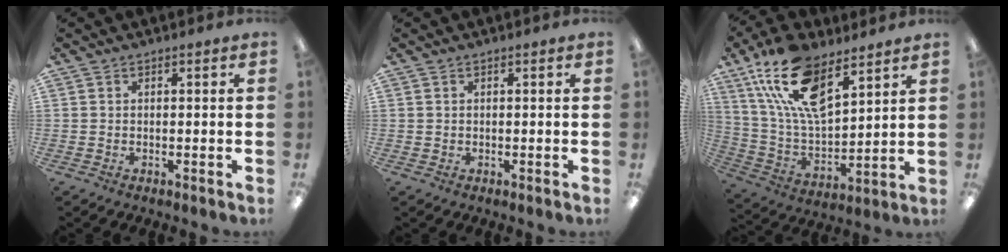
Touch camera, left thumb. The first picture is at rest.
{"total": 0.0}
{"total": 19.6, "force": [11.5, 9.3, 12.9], "torque": [-0.274, -0.056, 0.203]}